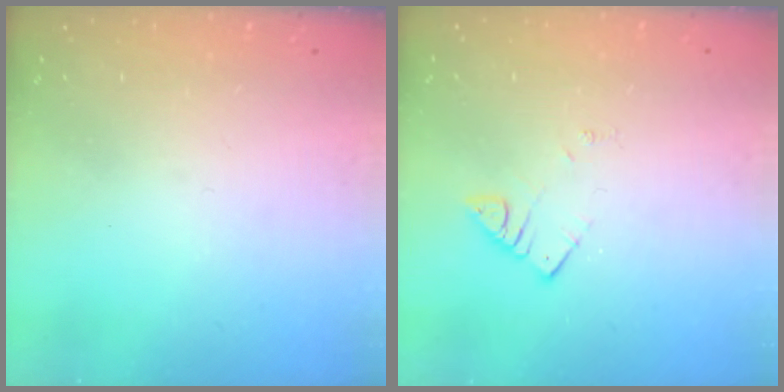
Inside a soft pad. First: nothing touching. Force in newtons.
{"total": 2.8, "press": 2.7, "slide": 0.3}